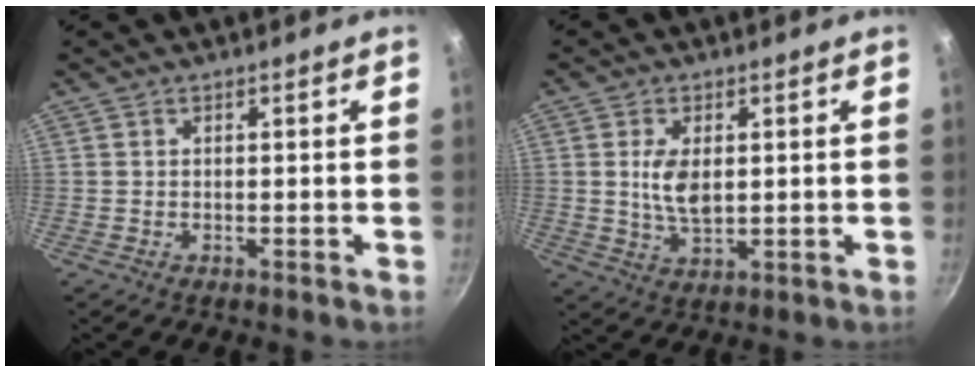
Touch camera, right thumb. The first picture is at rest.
{"total": 6.1, "force": [0.9, 3.3, 5.1], "torque": [-0.095, -0.013, 0.020]}